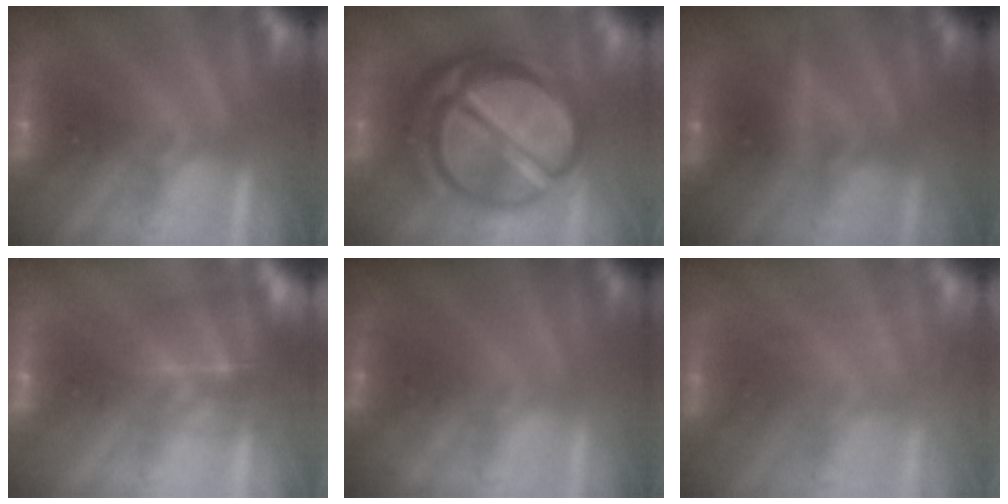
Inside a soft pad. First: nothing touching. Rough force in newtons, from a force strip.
{"total": 8.8}
{"total": 2.3}
{"total": 5.0}
{"total": 1.8}
{"total": 3.2}